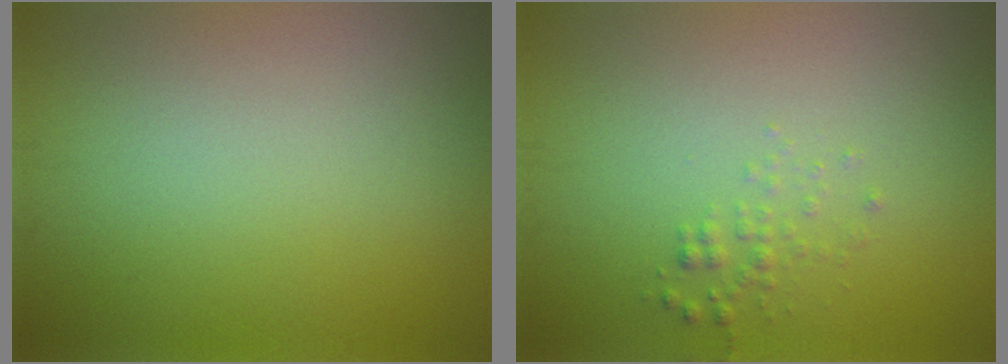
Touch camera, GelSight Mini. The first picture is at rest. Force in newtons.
{"total": 1.1, "press": 1.1, "slide": 0.0}